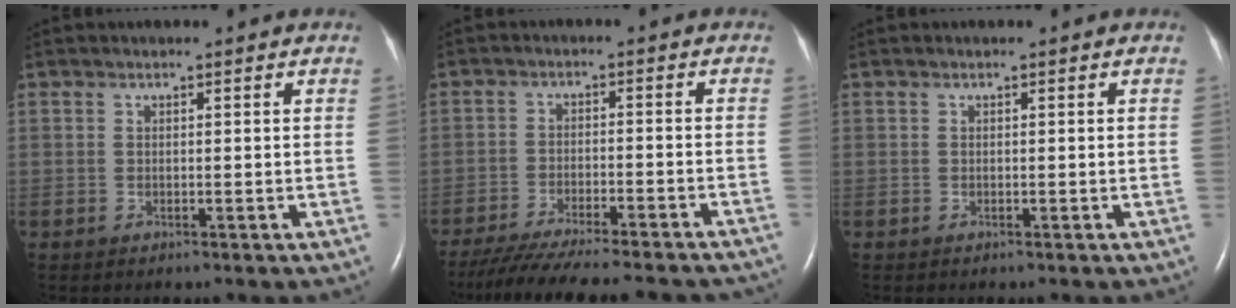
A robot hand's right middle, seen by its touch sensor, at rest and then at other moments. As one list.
[{"total": 21.9, "force": [-19.4, 2.8, 9.6], "torque": [-0.149, -0.038, -0.265]}, {"total": 0.0}]